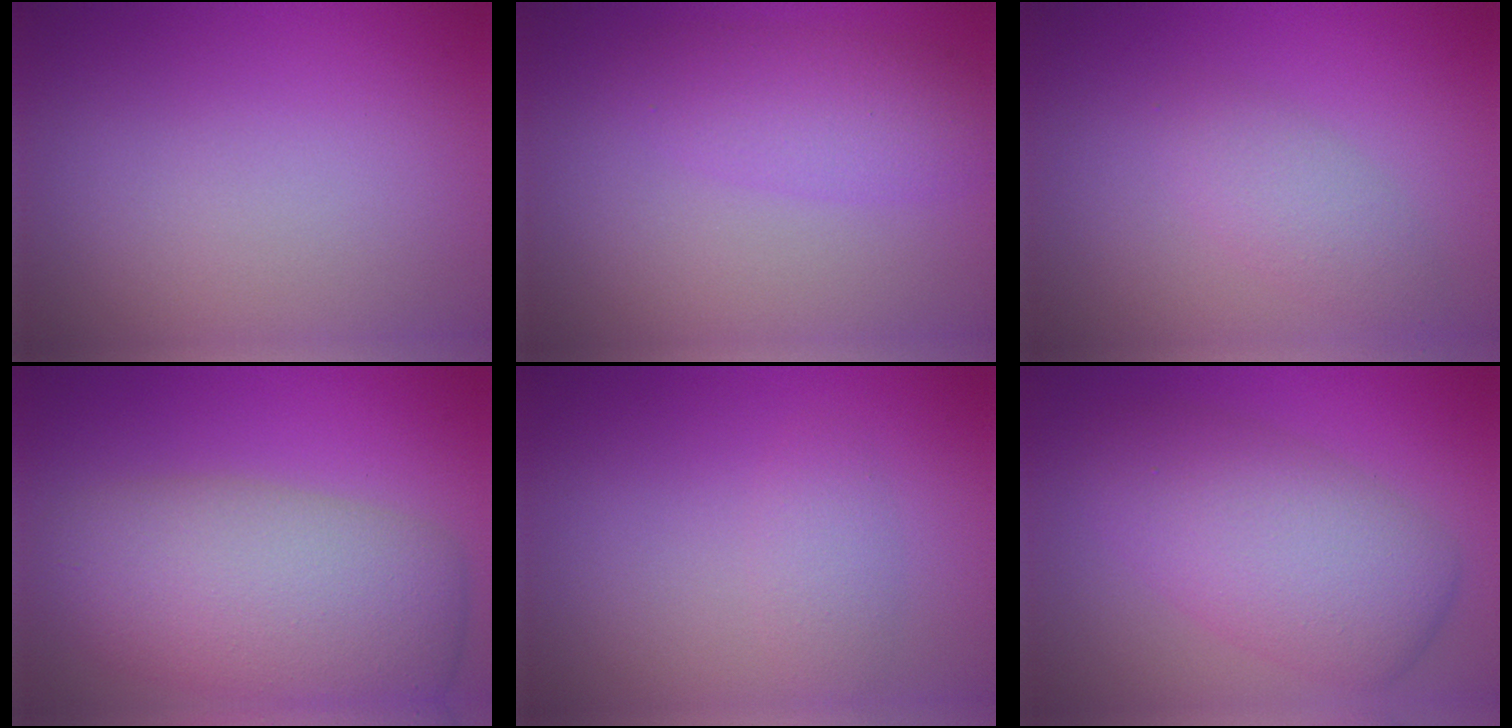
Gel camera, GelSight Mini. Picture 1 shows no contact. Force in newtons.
{"total": 2.2, "press": 2.2, "slide": 0.1}
{"total": 2.4, "press": 2.4, "slide": 0.0}
{"total": 9.4, "press": 9.3, "slide": 0.5}
{"total": 1.7, "press": 1.7, "slide": 0.0}
{"total": 7.4, "press": 7.4, "slide": 0.1}